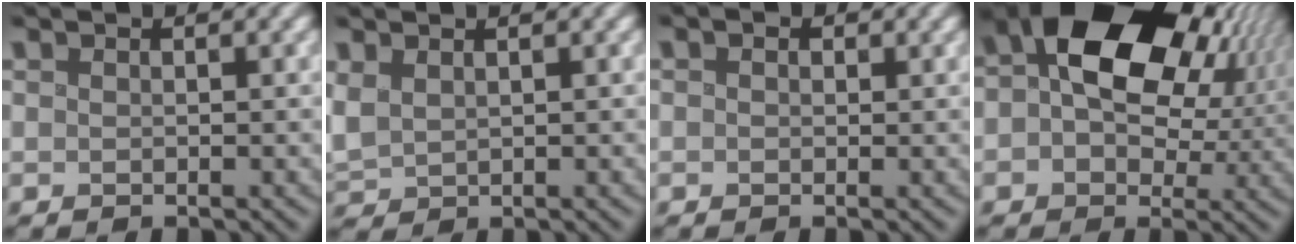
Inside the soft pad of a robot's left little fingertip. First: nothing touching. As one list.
[{"total": 3.1, "force": [0.5, 2.2, 2.1], "torque": [-0.058, 0.000, 0.007]}, {"total": 1.0, "force": [0.0, 0.8, 0.5], "torque": [-0.007, 0.008, -0.010]}, {"total": 17.6, "force": [5.0, 12.2, 11.7], "torque": [-0.182, 0.036, 0.078]}]